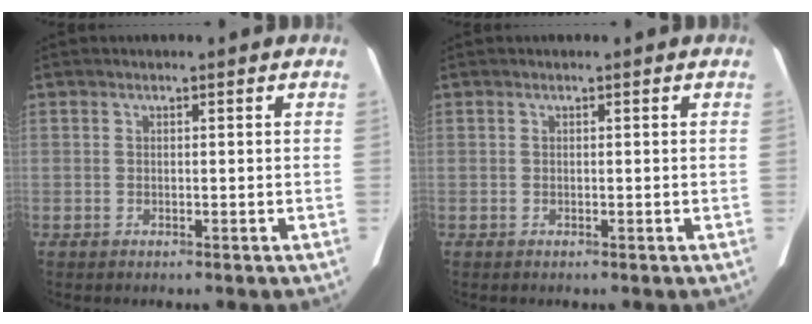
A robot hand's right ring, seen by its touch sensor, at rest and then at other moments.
{"total": 0.0}